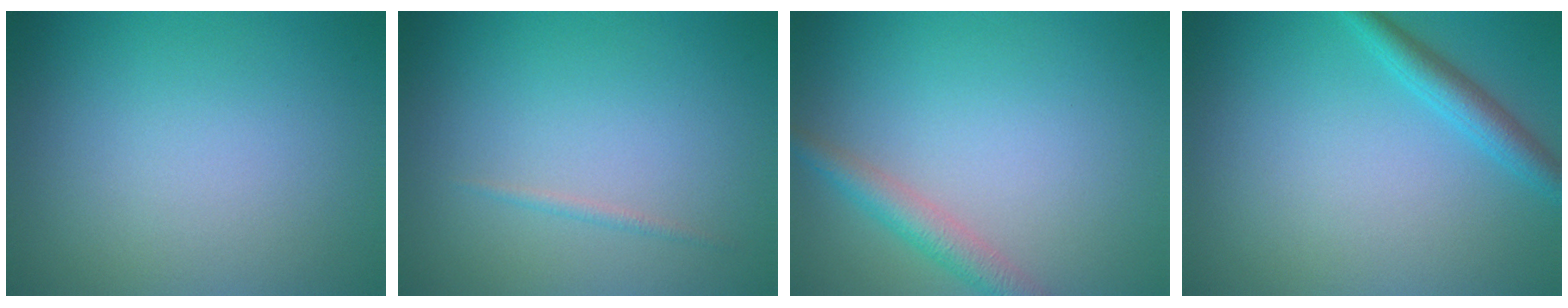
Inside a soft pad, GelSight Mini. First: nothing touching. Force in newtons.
{"total": 0.6, "press": 0.6, "slide": 0.1}
{"total": 2.6, "press": 2.6, "slide": 0.1}
{"total": 2.4, "press": 2.4, "slide": 0.2}